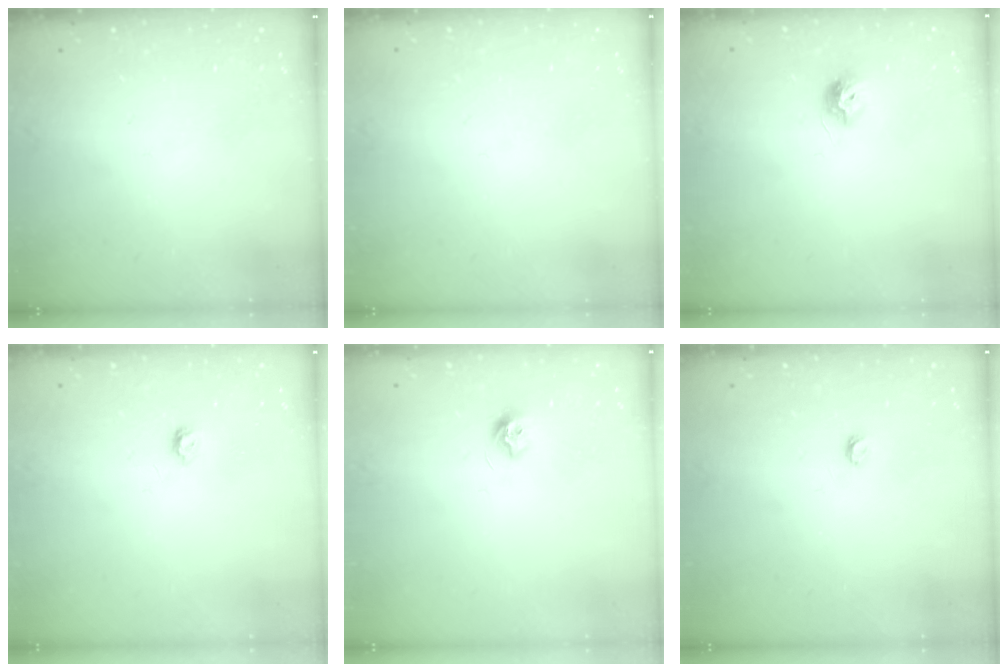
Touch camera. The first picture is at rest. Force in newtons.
{"total": 0.8, "press": 0.8, "slide": 0.0}
{"total": 7.6, "press": 7.6, "slide": 0.2}
{"total": 3.9, "press": 3.9, "slide": 0.6}
{"total": 7.6, "press": 7.6, "slide": 0.8}
{"total": 3.0, "press": 3.0, "slide": 0.4}